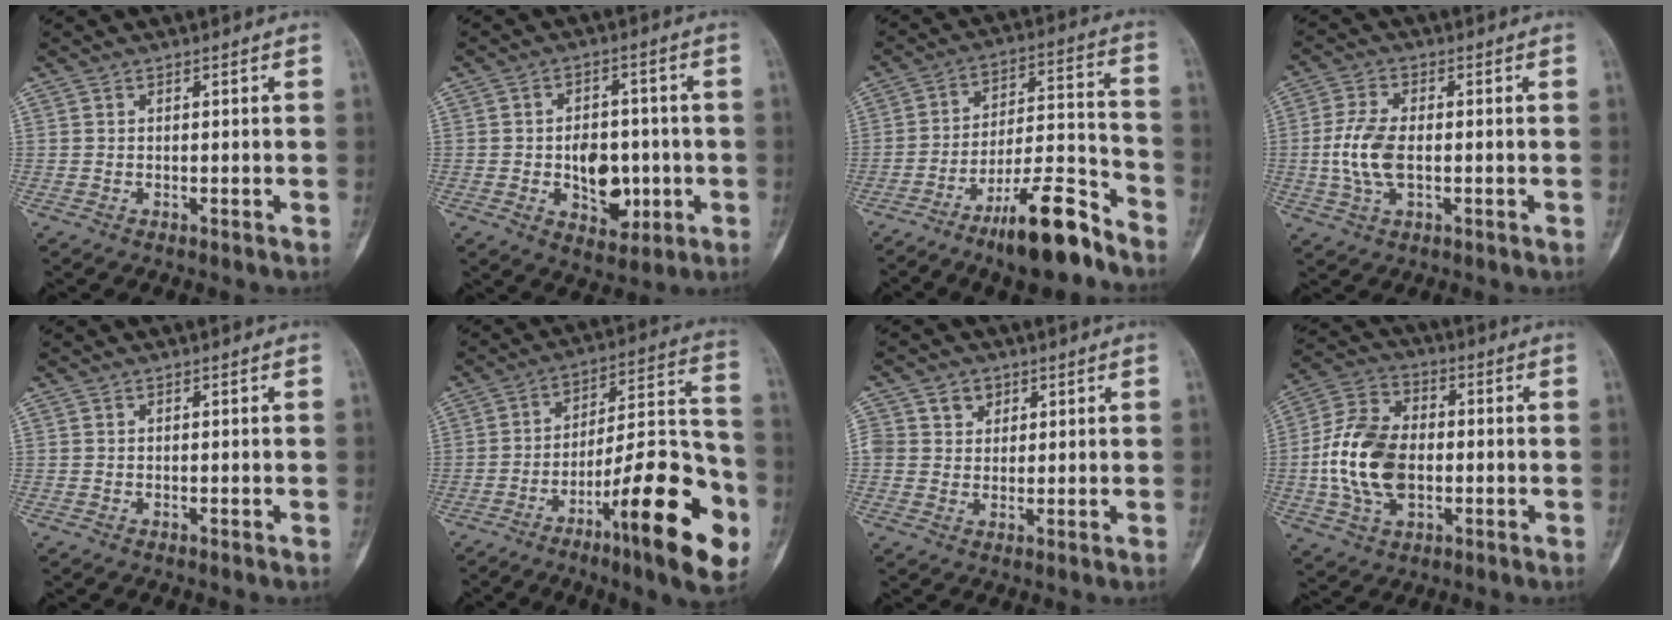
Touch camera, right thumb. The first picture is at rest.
{"total": 10.5, "force": [-1.9, 7.1, 7.5], "torque": [-0.072, 0.011, -0.017]}
{"total": 15.8, "force": [-11.0, 3.9, 10.7], "torque": [-0.162, 0.086, -0.184]}
{"total": 8.0, "force": [-0.9, 4.1, 6.9], "torque": [-0.153, 0.008, -0.018]}
{"total": 0.0}
{"total": 23.8, "force": [-10.2, 5.3, 20.8], "torque": [-0.290, 0.059, -0.153]}
{"total": 5.3, "force": [2.0, 4.7, 1.7], "torque": [-0.003, 0.001, 0.034]}
{"total": 14.9, "force": [-1.6, 9.6, 11.3], "torque": [-0.215, 0.021, -0.030]}